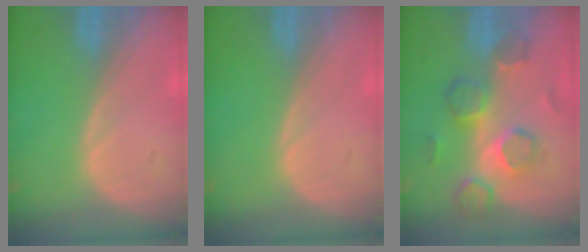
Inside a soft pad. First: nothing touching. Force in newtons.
{"total": 0.0}
{"total": 8.0, "press": 7.8, "slide": 1.7}